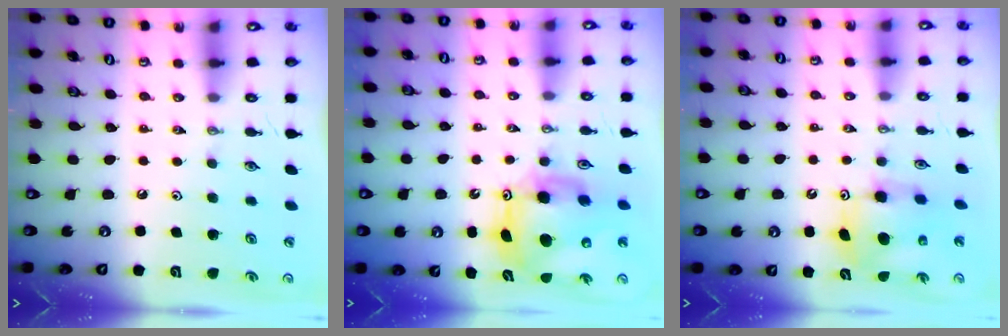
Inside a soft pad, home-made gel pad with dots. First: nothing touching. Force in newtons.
{"total": 11.8, "press": 11.8, "slide": 0.5}
{"total": 7.4, "press": 7.4, "slide": 0.4}